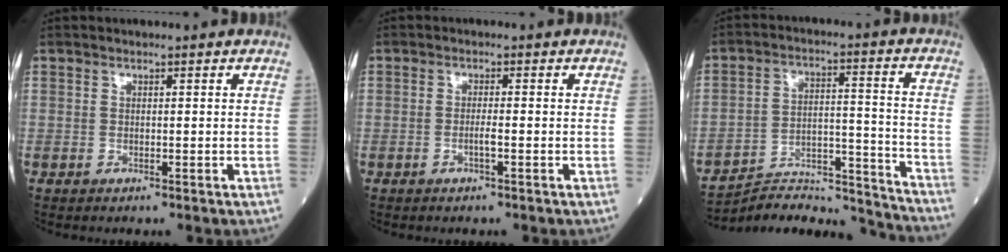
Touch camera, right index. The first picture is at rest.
{"total": 1.5, "force": [-0.7, -0.1, 1.3], "torque": [-0.026, 0.000, -0.014]}
{"total": 17.1, "force": [-16.9, -0.1, 2.0], "torque": [-0.029, 0.030, -0.258]}